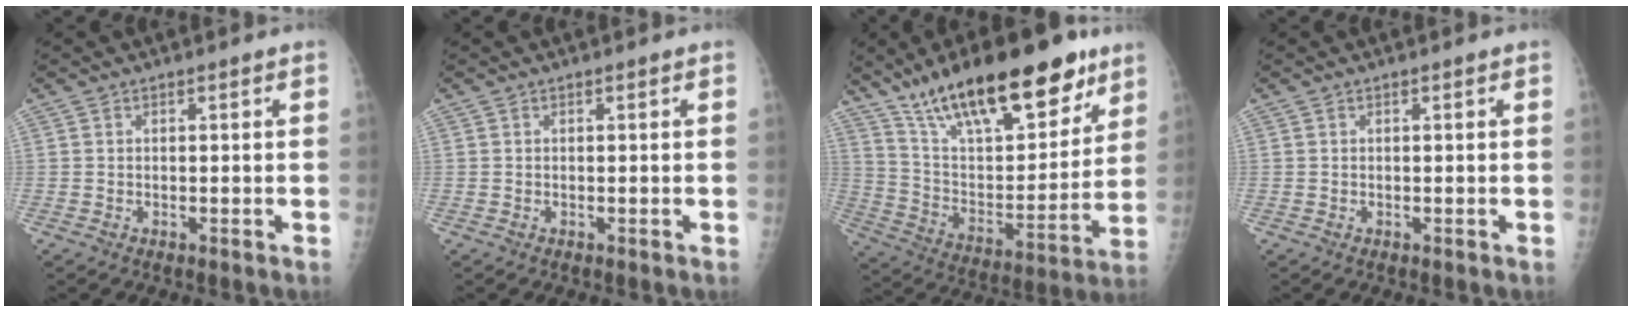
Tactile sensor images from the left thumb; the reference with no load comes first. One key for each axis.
{"total": 0.0}
{"total": 27.6, "fx": 18.3, "fy": 10.1, "fz": 18.0, "tx": -0.254, "ty": -0.047, "tz": 0.305}
{"total": 0.0}